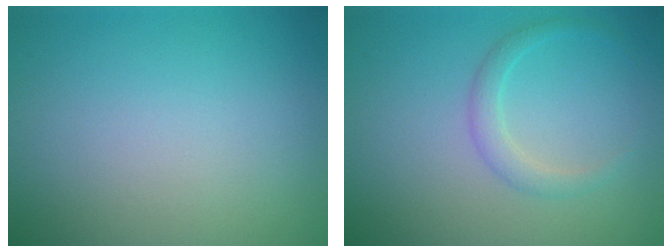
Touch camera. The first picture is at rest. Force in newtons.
{"total": 1.7, "press": 1.7, "slide": 0.1}